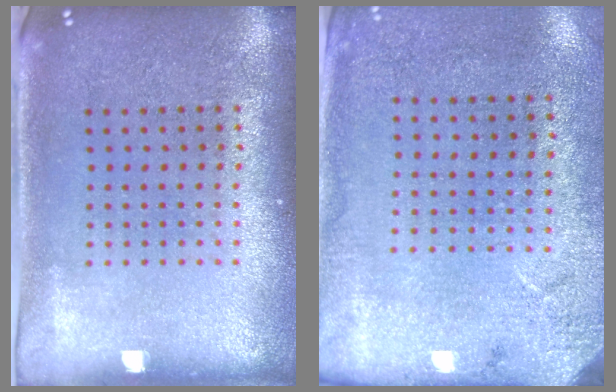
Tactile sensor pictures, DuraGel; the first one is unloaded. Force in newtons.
{"total": 2.7, "press": 2.2, "slide": 1.6}